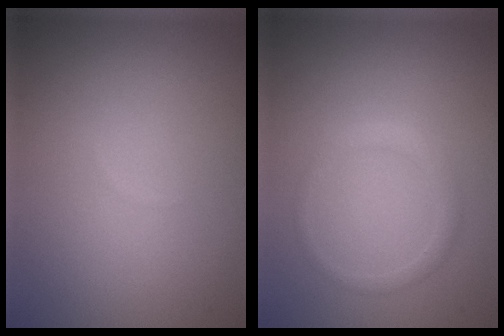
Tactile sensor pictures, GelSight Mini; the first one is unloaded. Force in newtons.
{"total": 1.4, "press": 1.4, "slide": 0.1}